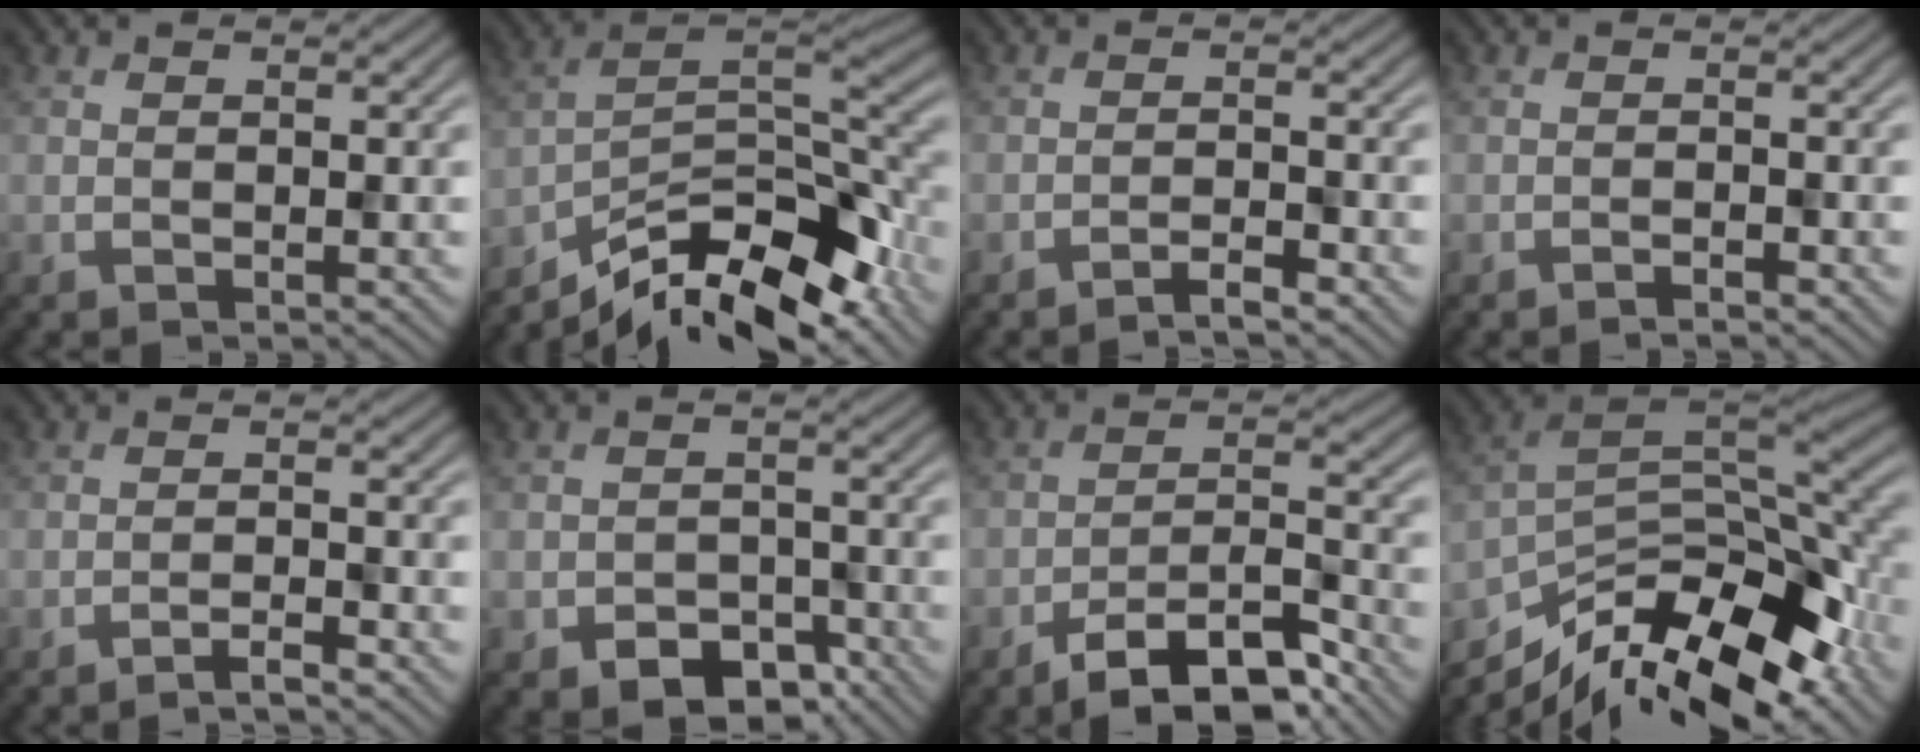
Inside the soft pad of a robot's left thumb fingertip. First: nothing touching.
{"total": 13.3, "force": [-10.0, 4.2, 7.8], "torque": [-0.129, -0.001, -0.177]}
{"total": 2.4, "force": [-2.0, 0.1, 1.3], "torque": [-0.022, 0.005, -0.041]}
{"total": 1.1, "force": [-0.9, 0.1, 0.6], "torque": [-0.010, 0.002, -0.020]}
{"total": 2.0, "force": [-1.7, 0.1, 1.2], "torque": [-0.020, 0.004, -0.037]}
{"total": 5.6, "force": [-3.6, 3.5, 2.6], "torque": [-0.040, -0.013, -0.057]}
{"total": 9.9, "force": [-7.2, 2.9, 6.1], "torque": [-0.090, 0.006, -0.131]}
{"total": 14.8, "force": [-9.7, 5.6, 9.7], "torque": [-0.189, -0.009, -0.168]}